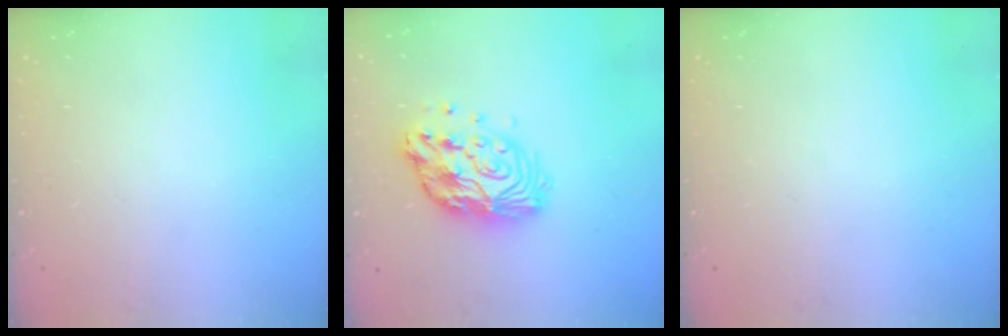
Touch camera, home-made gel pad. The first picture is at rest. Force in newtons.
{"total": 14.6, "press": 14.5, "slide": 1.1}
{"total": 0.0}